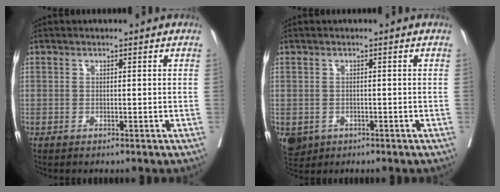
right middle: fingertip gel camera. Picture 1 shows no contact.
{"total": 4.1, "force": [-2.0, 3.4, 1.2], "torque": [-0.018, 0.000, -0.026]}